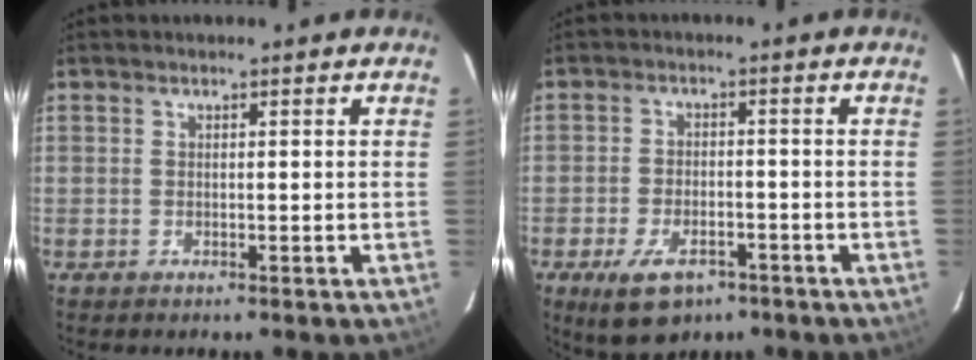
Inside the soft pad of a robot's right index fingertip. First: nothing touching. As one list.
[{"total": 9.3, "force": [-5.8, 5.0, 5.4], "torque": [-0.121, -0.012, -0.089]}]